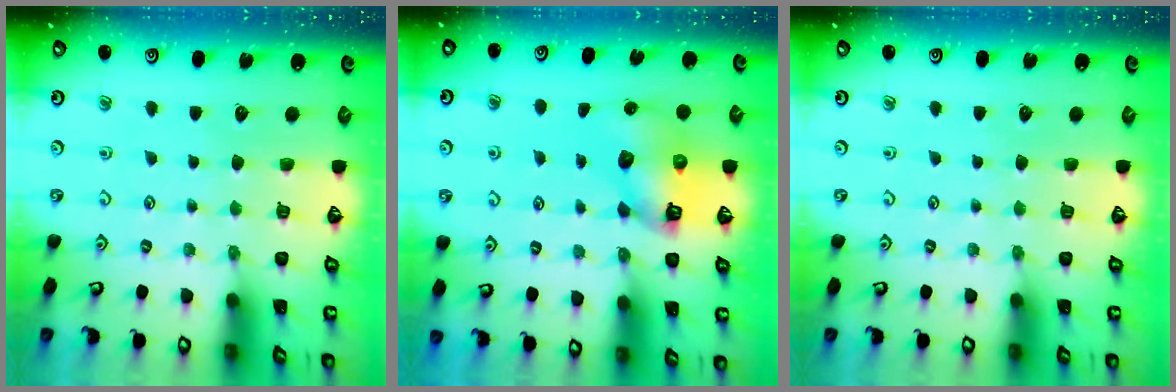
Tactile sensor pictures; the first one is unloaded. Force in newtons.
{"total": 8.4, "press": 8.3, "slide": 1.0}
{"total": 0.0}